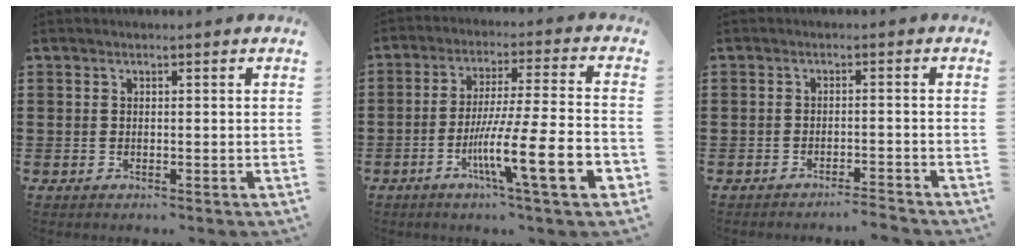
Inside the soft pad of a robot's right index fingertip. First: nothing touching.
{"total": 15.5, "force": [-5.9, 2.1, 14.2], "torque": [-0.248, -0.005, -0.098]}
{"total": 2.3, "force": [-2.2, -0.3, 0.5], "torque": [-0.010, 0.000, -0.047]}